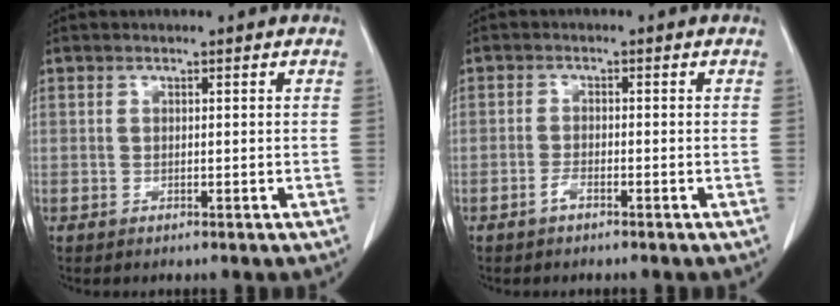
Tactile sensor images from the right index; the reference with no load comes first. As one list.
[{"total": 1.6, "force": [-1.1, 0.4, 1.0], "torque": [-0.020, 0.003, -0.023]}]